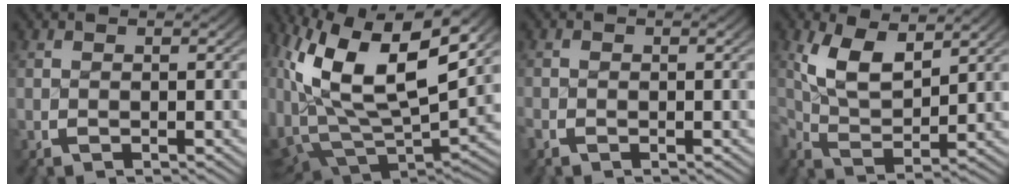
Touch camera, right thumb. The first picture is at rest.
{"total": 15.8, "force": [1.4, 9.4, 12.6], "torque": [-0.272, -0.047, 0.044]}
{"total": 0.7, "force": [-0.5, 0.3, -0.3], "torque": [0.005, -0.001, -0.012]}
{"total": 6.0, "force": [2.2, 3.2, 4.5], "torque": [-0.103, -0.016, 0.046]}